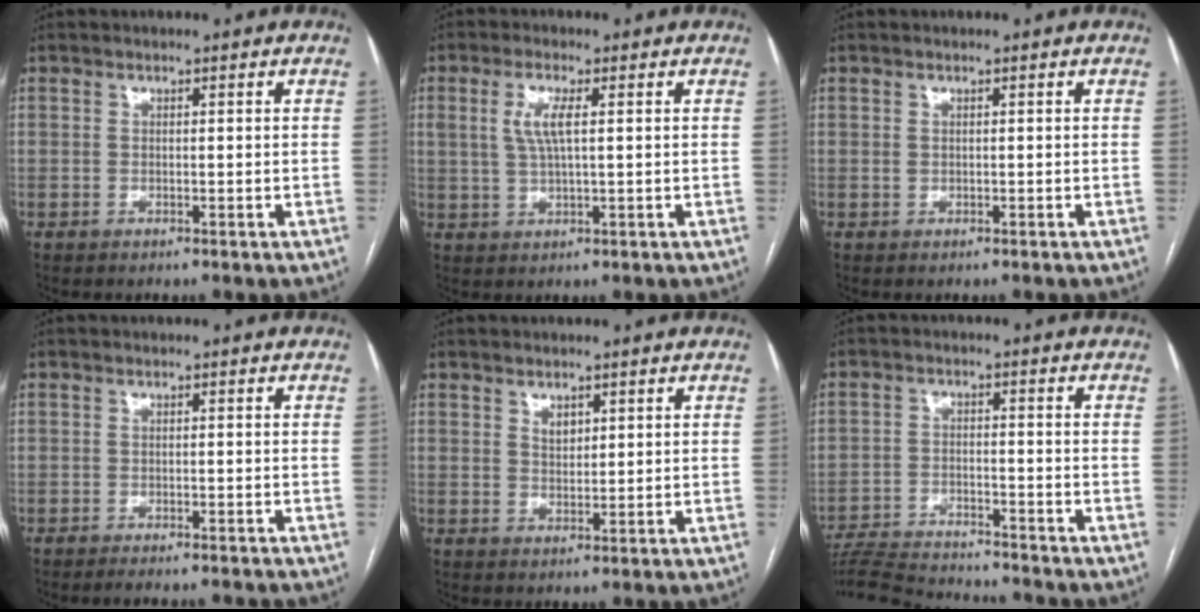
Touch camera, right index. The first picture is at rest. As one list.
[{"total": 4.5, "force": [1.2, 0.9, 4.3], "torque": [-0.093, 0.002, 0.025]}, {"total": 0.0}, {"total": 6.6, "force": [-6.2, 0.8, 2.2], "torque": [-0.020, -0.009, -0.078]}, {"total": 2.1, "force": [1.2, 1.2, 1.2], "torque": [-0.024, -0.001, 0.025]}, {"total": 12.5, "force": [-12.1, 0.9, 3.3], "torque": [-0.055, -0.001, -0.193]}]